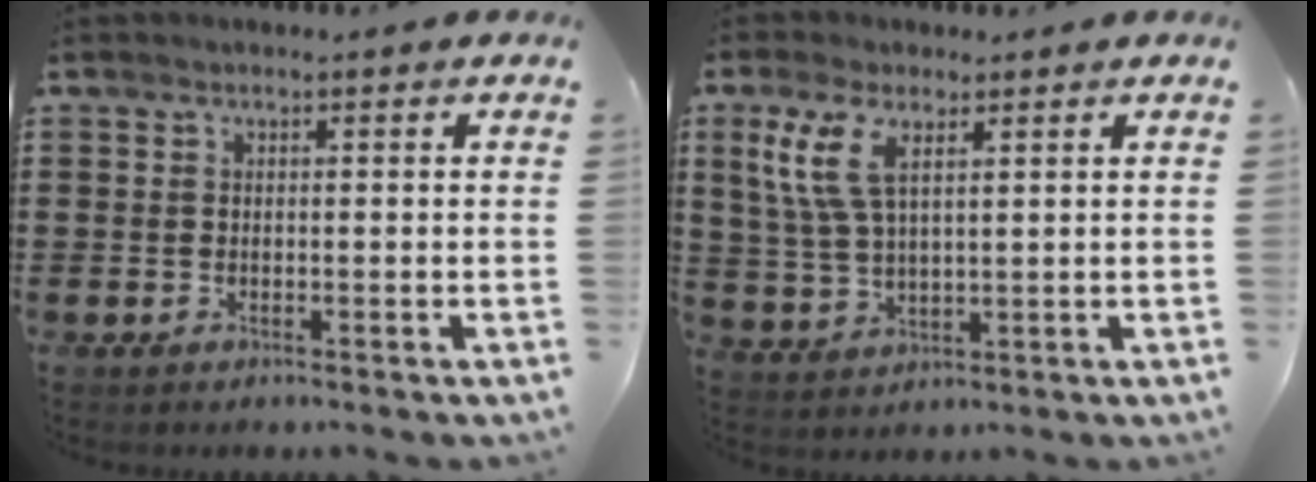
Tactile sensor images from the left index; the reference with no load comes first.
{"total": 6.9, "force": [3.3, 2.9, 5.3], "torque": [-0.124, 0.005, 0.056]}